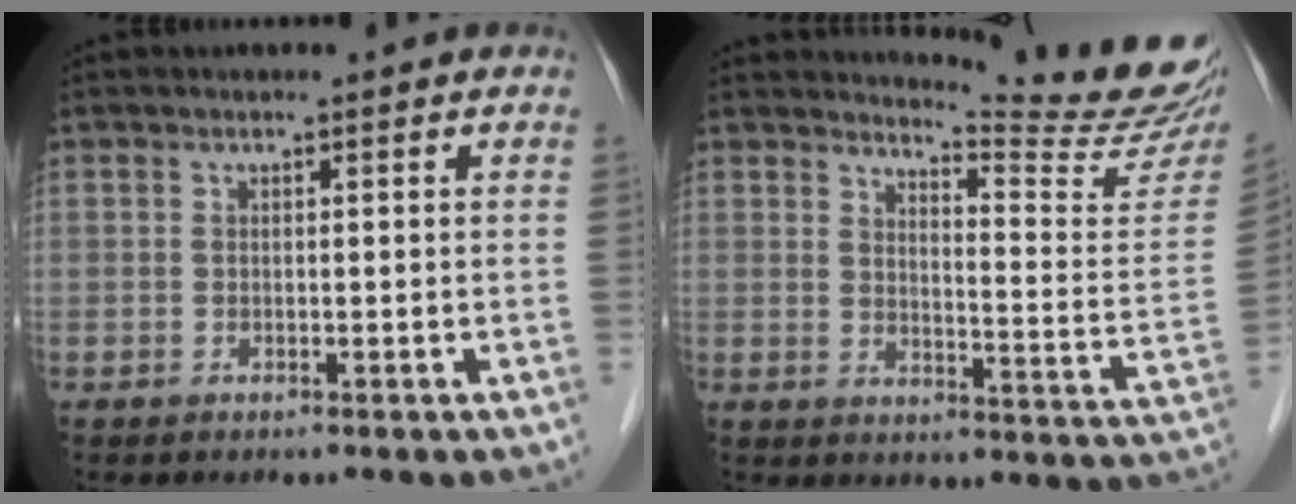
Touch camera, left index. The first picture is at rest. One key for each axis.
{"total": 15.7, "fx": 15.4, "fy": -1.0, "fz": 3.3, "tx": -0.047, "ty": -0.129, "tz": 0.173}